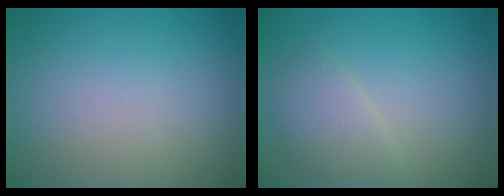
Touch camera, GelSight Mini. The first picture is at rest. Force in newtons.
{"total": 2.3, "press": 2.3, "slide": 0.1}